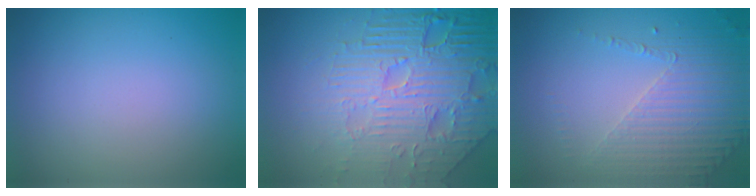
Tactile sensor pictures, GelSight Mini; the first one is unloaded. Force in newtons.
{"total": 8.9, "press": 6.3, "slide": 6.2}
{"total": 4.2, "press": 3.1, "slide": 2.9}